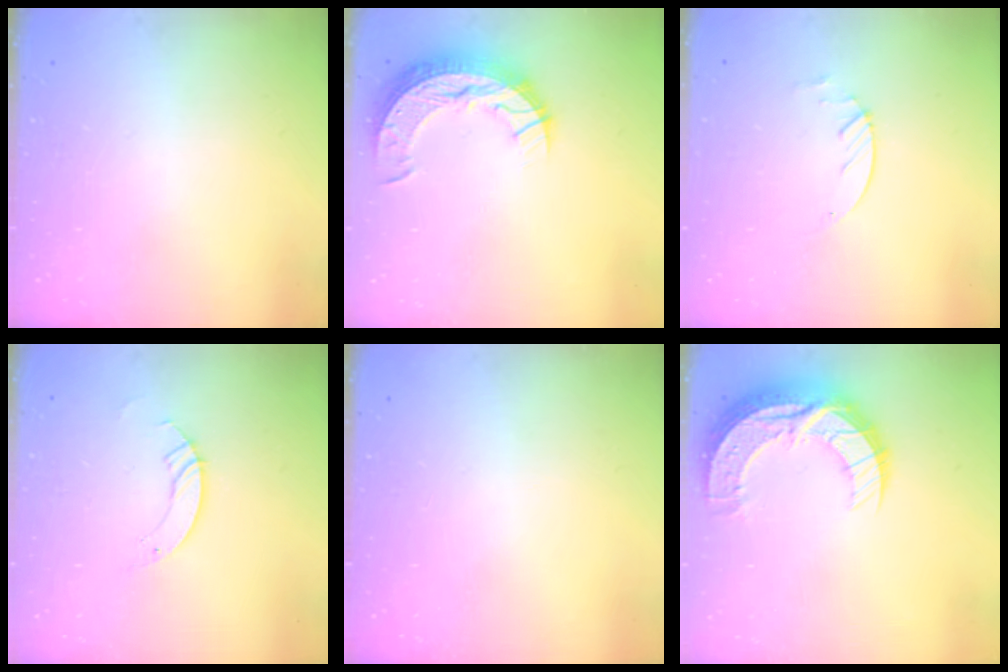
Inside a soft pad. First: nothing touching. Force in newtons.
{"total": 12.2, "press": 12.2, "slide": 0.9}
{"total": 1.9, "press": 1.9, "slide": 0.3}
{"total": 3.5, "press": 3.5, "slide": 0.3}
{"total": 0.0}
{"total": 15.3, "press": 15.3, "slide": 1.1}